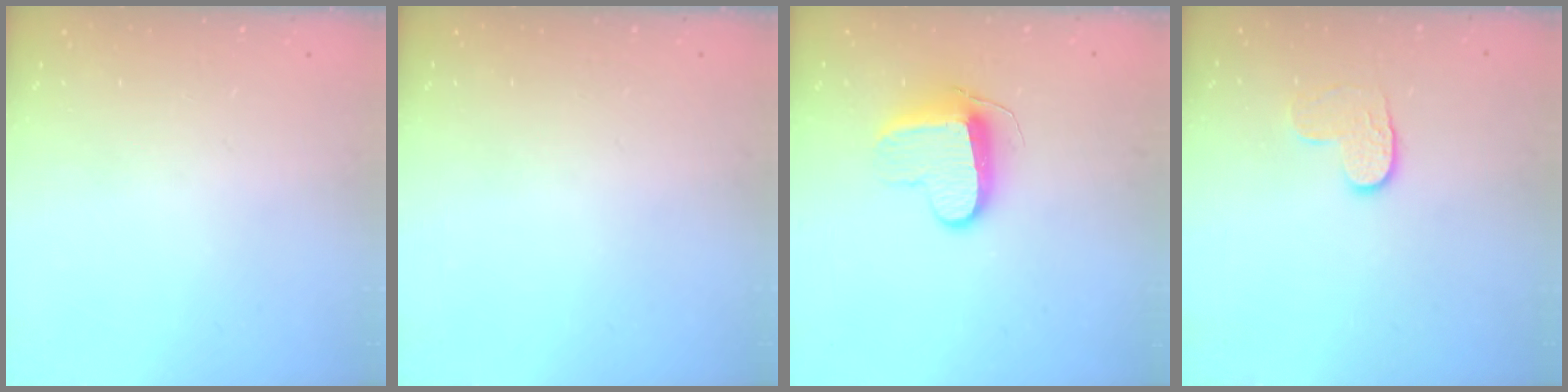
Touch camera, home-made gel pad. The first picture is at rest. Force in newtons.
{"total": 0.0}
{"total": 9.9, "press": 9.9, "slide": 0.3}
{"total": 5.2, "press": 5.2, "slide": 0.2}